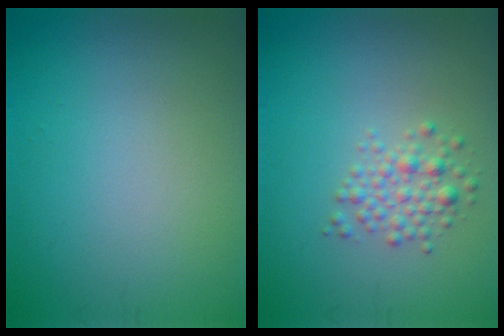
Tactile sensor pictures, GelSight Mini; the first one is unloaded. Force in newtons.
{"total": 2.1, "press": 2.1, "slide": 0.2}